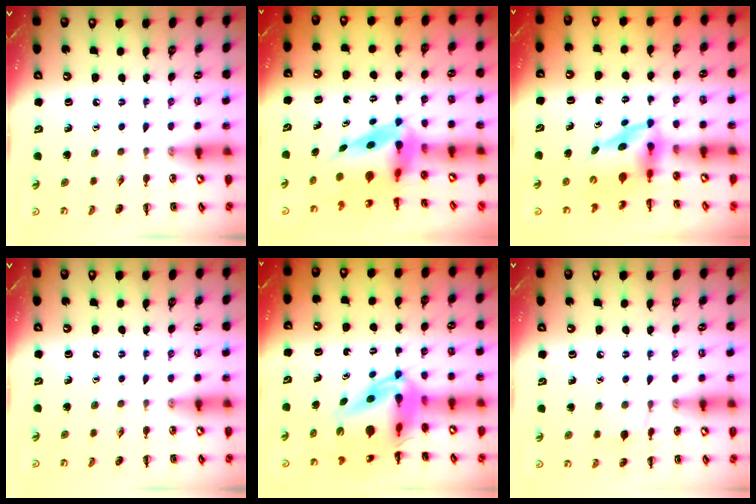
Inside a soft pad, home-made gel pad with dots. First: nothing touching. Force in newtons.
{"total": 7.1, "press": 6.7, "slide": 2.2}
{"total": 3.9, "press": 3.8, "slide": 0.8}
{"total": 0.0}
{"total": 11.3, "press": 10.7, "slide": 3.4}
{"total": 6.5, "press": 6.3, "slide": 1.7}